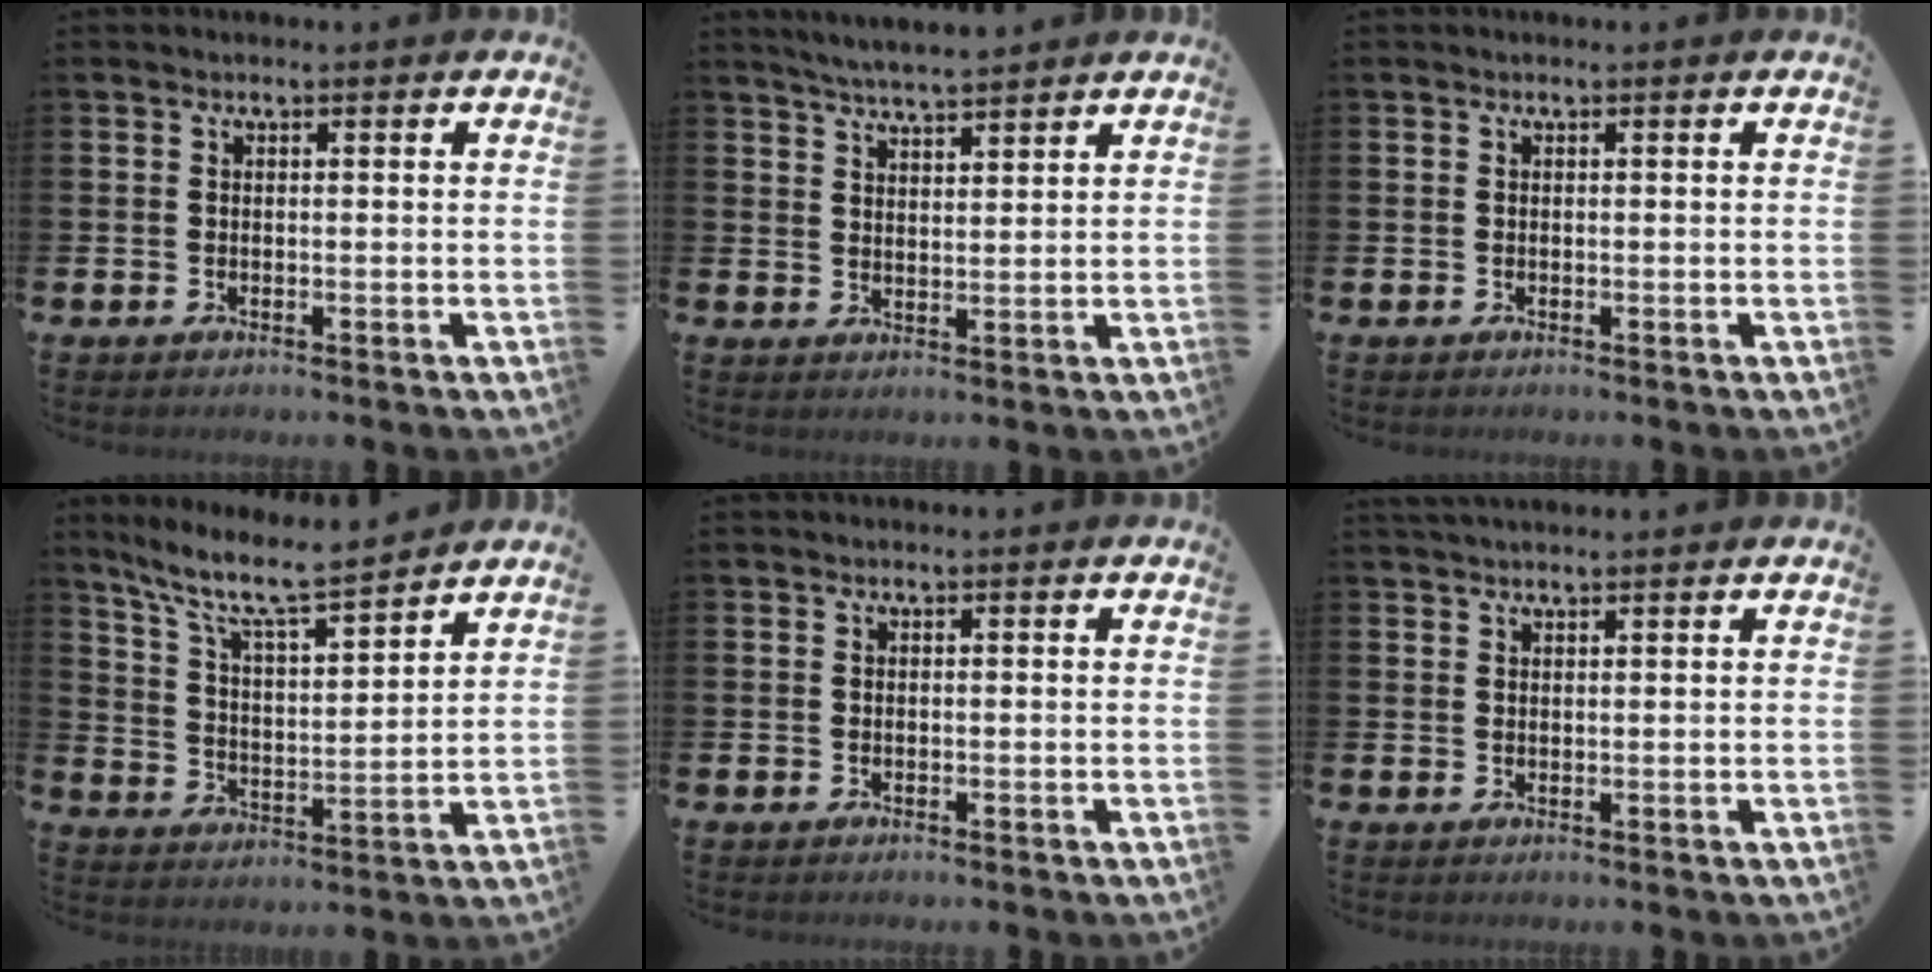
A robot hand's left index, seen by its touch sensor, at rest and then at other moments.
{"total": 4.7, "force": [4.6, 0.1, 1.0], "torque": [-0.030, -0.018, 0.083]}
{"total": 0.0}
{"total": 8.9, "force": [7.8, 1.0, 4.1], "torque": [-0.108, -0.049, 0.134]}
{"total": 0.0}
{"total": 1.8, "force": [1.7, 0.1, 0.4], "torque": [-0.011, -0.002, 0.032]}